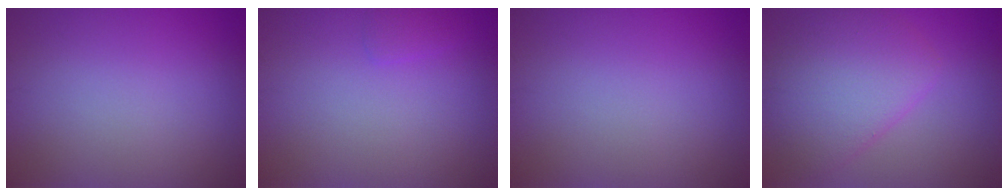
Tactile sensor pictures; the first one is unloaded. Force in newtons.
{"total": 0.9, "press": 0.9, "slide": 0.1}
{"total": 0.0}
{"total": 5.8, "press": 5.8, "slide": 0.4}